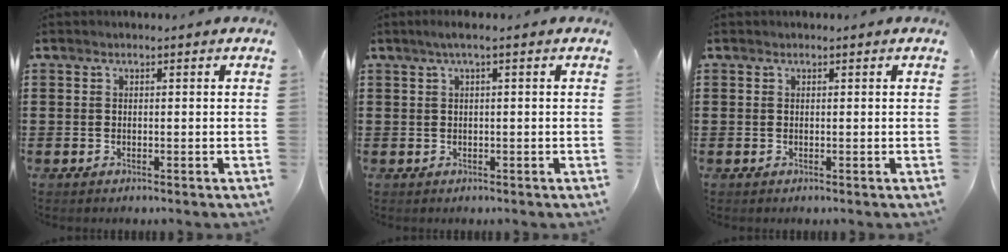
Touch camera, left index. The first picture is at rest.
{"total": 1.5, "force": [0.0, 0.0, 1.5], "torque": [-0.024, -0.002, 0.000]}
{"total": 0.0}